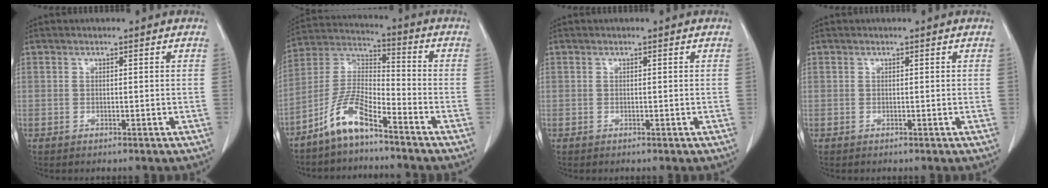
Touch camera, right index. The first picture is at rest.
{"total": 9.1, "force": [-6.5, 2.0, 6.0], "torque": [-0.136, 0.006, -0.133]}
{"total": 0.0}
{"total": 0.0}